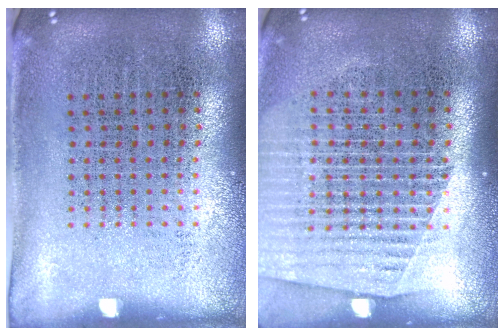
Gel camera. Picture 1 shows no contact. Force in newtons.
{"total": 1.6, "press": 1.5, "slide": 0.5}